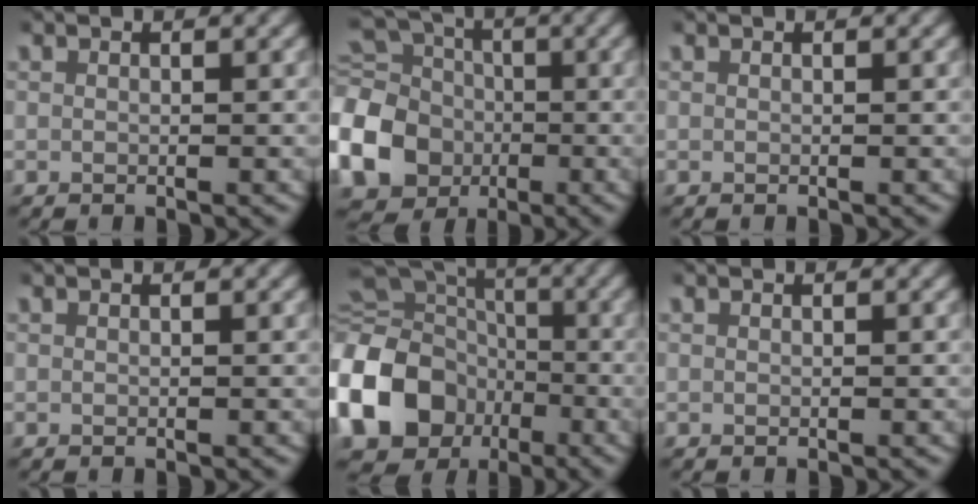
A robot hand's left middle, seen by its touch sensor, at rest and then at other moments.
{"total": 15.2, "force": [-3.7, 13.8, 5.0], "torque": [-0.133, -0.055, -0.064]}
{"total": 0.0}
{"total": 0.0}
{"total": 15.2, "force": [-3.5, 13.0, 6.9], "torque": [-0.151, -0.047, -0.054]}
{"total": 0.0}